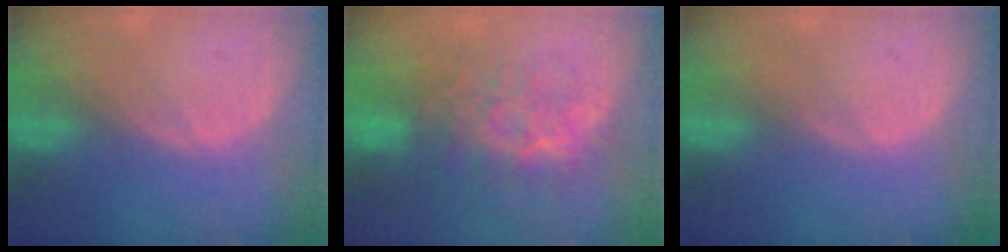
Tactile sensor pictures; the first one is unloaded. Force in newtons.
{"total": 8.1, "press": 7.8, "slide": 1.9}
{"total": 0.0}